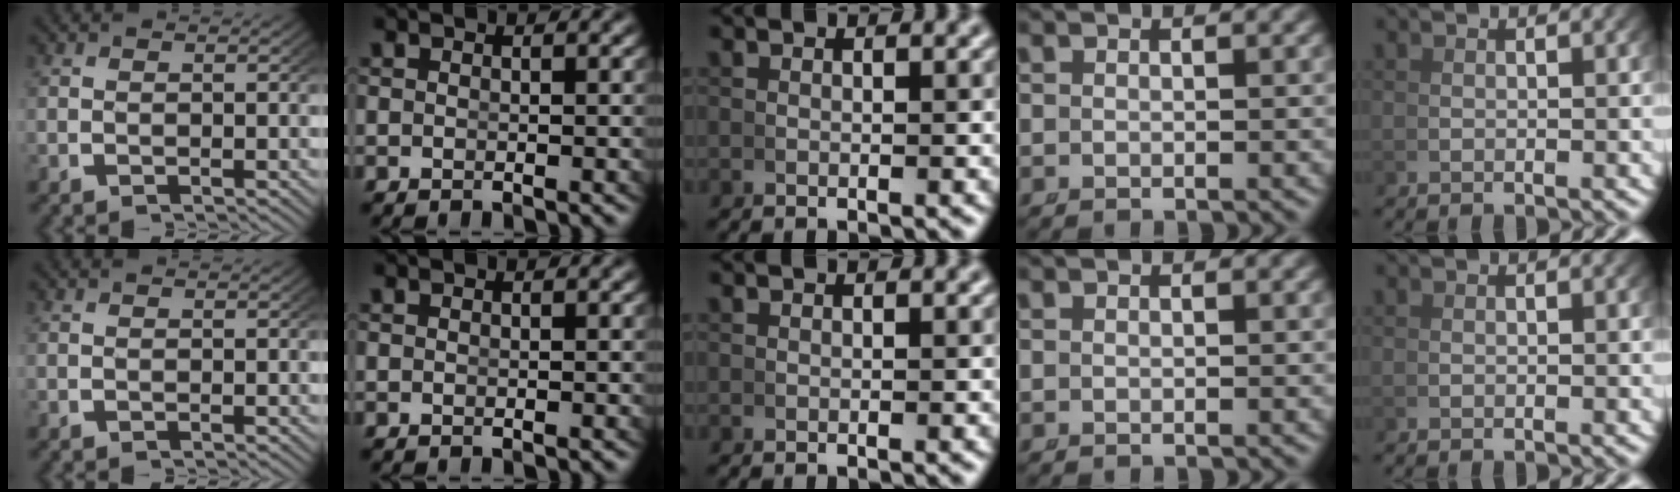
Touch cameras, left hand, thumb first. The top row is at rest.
{}